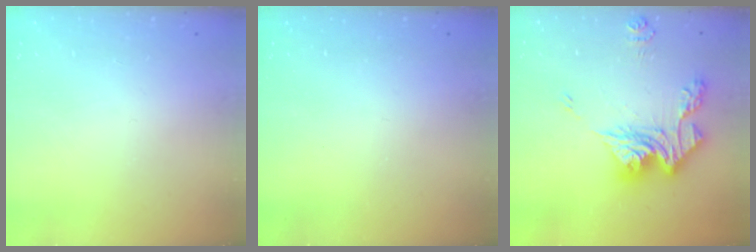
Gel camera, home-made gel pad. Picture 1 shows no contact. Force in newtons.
{"total": 0.0}
{"total": 17.0, "press": 16.9, "slide": 1.7}